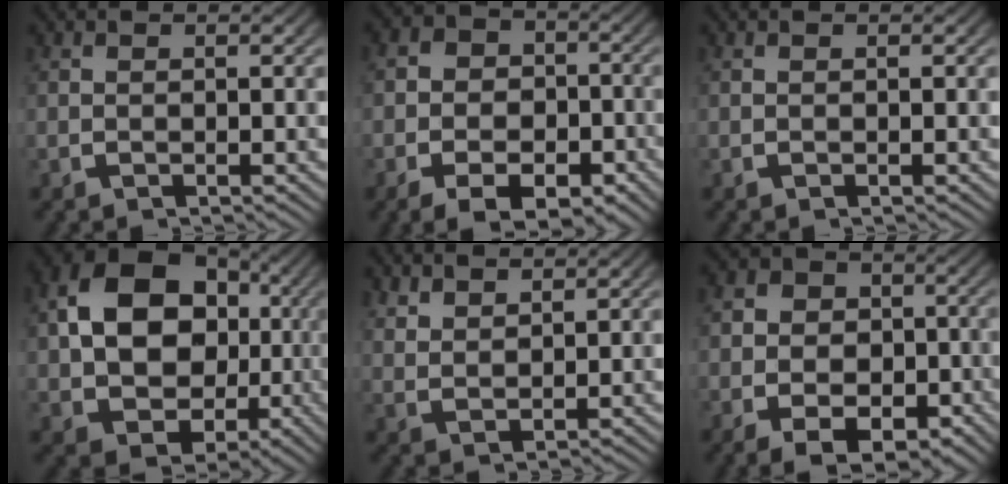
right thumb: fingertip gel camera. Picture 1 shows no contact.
{"total": 6.6, "force": [-2.3, 4.9, 3.8], "torque": [-0.059, -0.028, -0.031]}
{"total": 0.0}
{"total": 12.6, "force": [1.2, 9.3, 8.5], "torque": [-0.187, -0.041, 0.037]}
{"total": 2.6, "force": [2.3, 0.8, 0.8], "torque": [-0.012, 0.000, 0.051]}
{"total": 7.4, "force": [-1.9, 5.8, 4.2], "torque": [-0.076, -0.033, -0.021]}